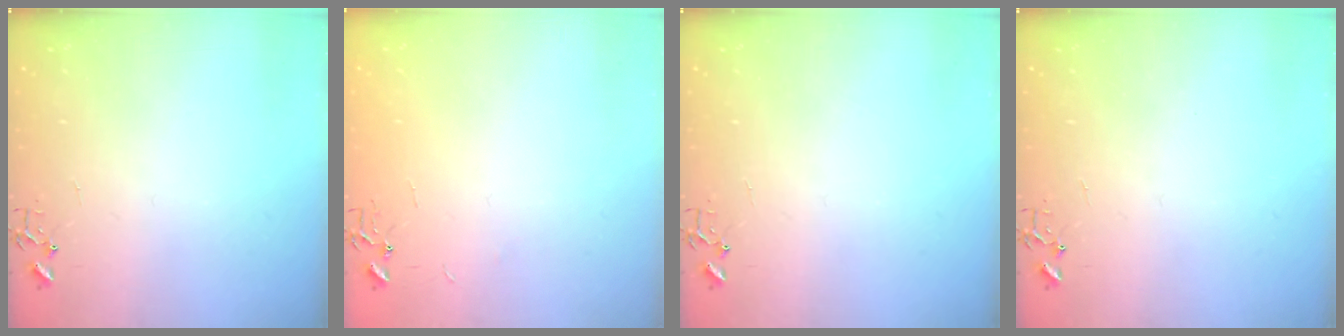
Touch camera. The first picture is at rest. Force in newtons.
{"total": 2.4, "press": 2.4, "slide": 0.3}
{"total": 0.0}
{"total": 0.0}